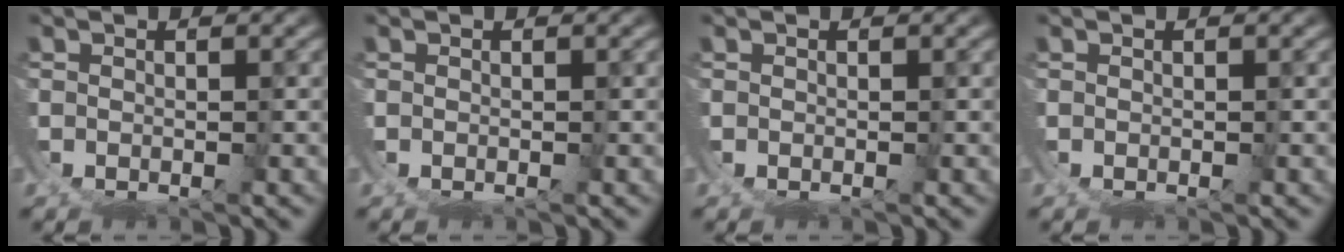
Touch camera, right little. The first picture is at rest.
{"total": 0.0}
{"total": 0.0}
{"total": 0.0}